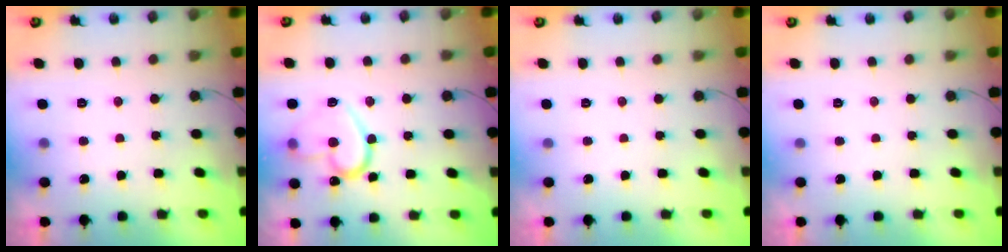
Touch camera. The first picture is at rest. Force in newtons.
{"total": 15.9, "press": 15.8, "slide": 0.8}
{"total": 0.0}
{"total": 0.0}